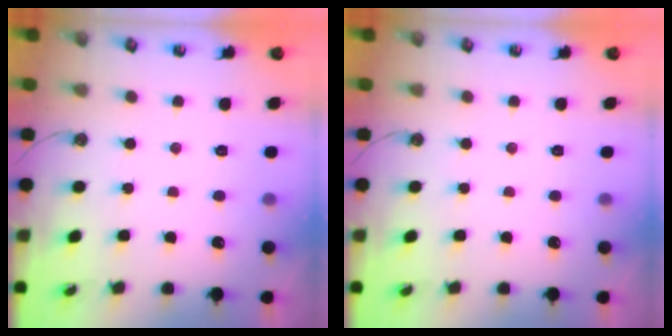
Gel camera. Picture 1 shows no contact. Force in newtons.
{"total": 0.0}